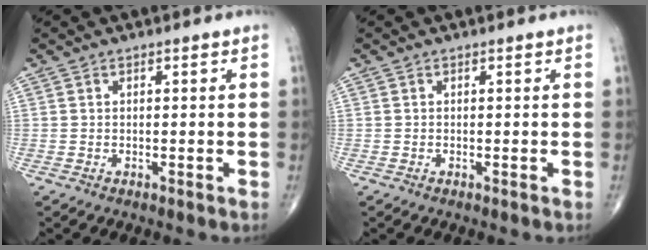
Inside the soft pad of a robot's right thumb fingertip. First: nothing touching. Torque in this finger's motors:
{"motor_torque": [0.00, 0.25, 0.15, 0.00, 0.00]}